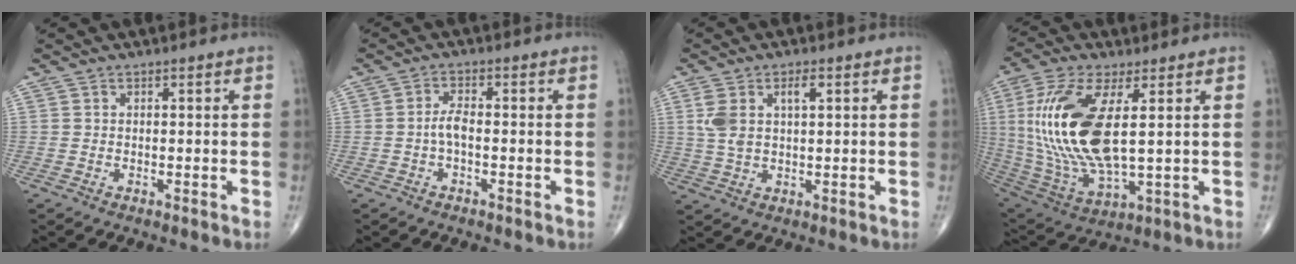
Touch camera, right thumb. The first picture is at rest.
{"total": 2.7, "force": [-0.7, 1.0, 2.4], "torque": [-0.050, 0.008, -0.015]}
{"total": 6.4, "force": [2.0, 2.9, 5.3], "torque": [-0.119, 0.007, 0.045]}
{"total": 21.2, "force": [3.1, 8.3, 19.2], "torque": [-0.427, -0.023, 0.066]}